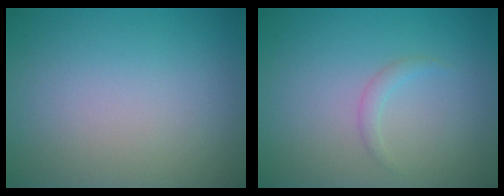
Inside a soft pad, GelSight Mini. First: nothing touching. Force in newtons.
{"total": 0.9, "press": 0.9, "slide": 0.1}